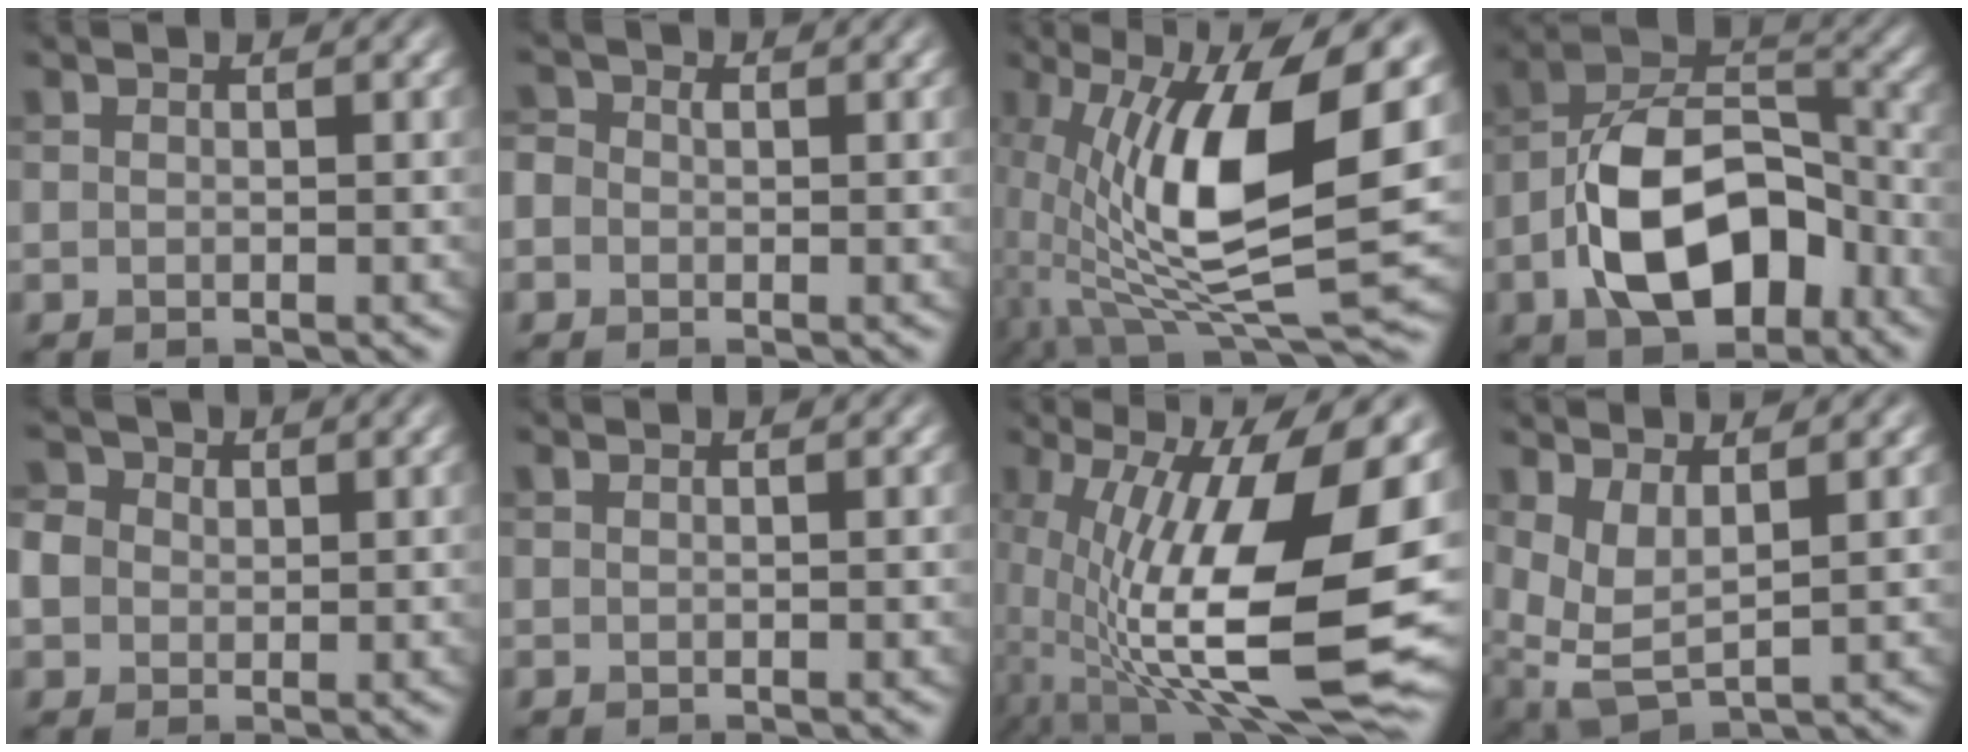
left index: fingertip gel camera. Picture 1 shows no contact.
{"total": 1.9, "force": [0.0, 1.7, 0.8], "torque": [-0.013, 0.005, -0.009]}
{"total": 13.1, "force": [0.2, 4.5, 12.4], "torque": [-0.242, -0.019, 0.005]}
{"total": 11.4, "force": [-4.6, 6.3, 8.3], "torque": [-0.142, 0.009, -0.089]}
{"total": 4.4, "force": [0.9, 3.8, 2.0], "torque": [-0.051, 0.023, 0.008]}
{"total": 0.0}
{"total": 15.6, "force": [-1.1, 5.2, 14.6], "torque": [-0.270, -0.015, -0.010]}
{"total": 4.0, "force": [1.3, 1.6, 3.4], "torque": [-0.082, -0.013, 0.029]}